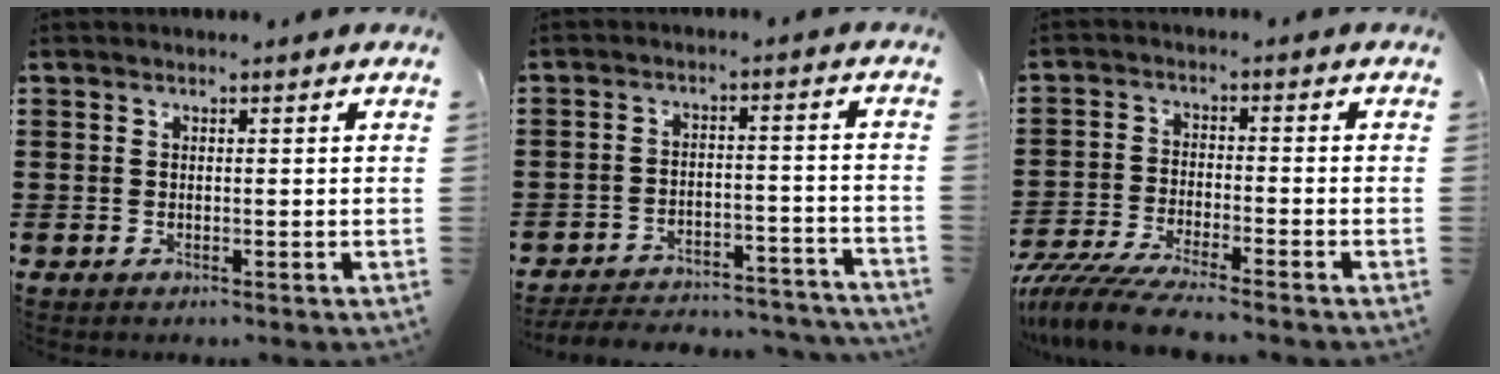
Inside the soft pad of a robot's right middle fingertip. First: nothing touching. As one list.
[{"total": 5.1, "force": [-4.9, 0.7, 1.0], "torque": [-0.022, 0.007, -0.102]}, {"total": 6.0, "force": [-5.6, -0.2, 2.1], "torque": [-0.059, -0.018, -0.112]}]